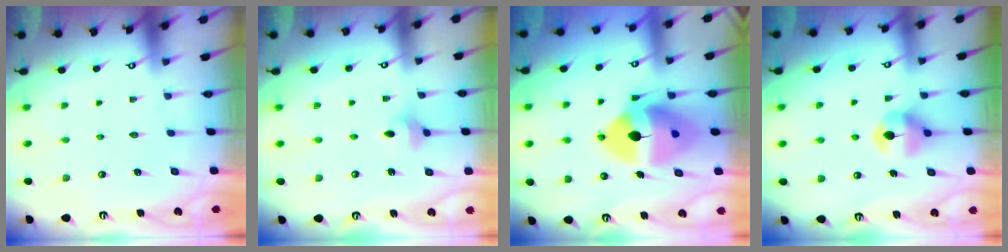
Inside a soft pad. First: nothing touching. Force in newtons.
{"total": 3.6, "press": 3.6, "slide": 0.6}
{"total": 15.6, "press": 15.4, "slide": 2.1}
{"total": 7.4, "press": 7.4, "slide": 0.6}